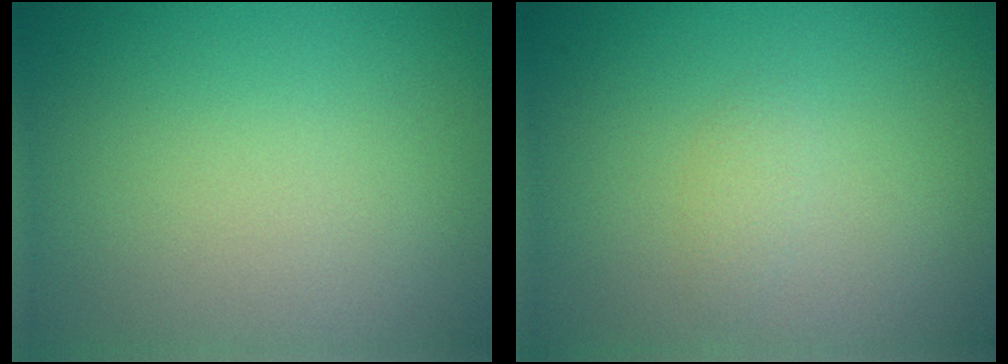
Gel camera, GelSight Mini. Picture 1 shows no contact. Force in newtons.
{"total": 0.8, "press": 0.8, "slide": 0.0}